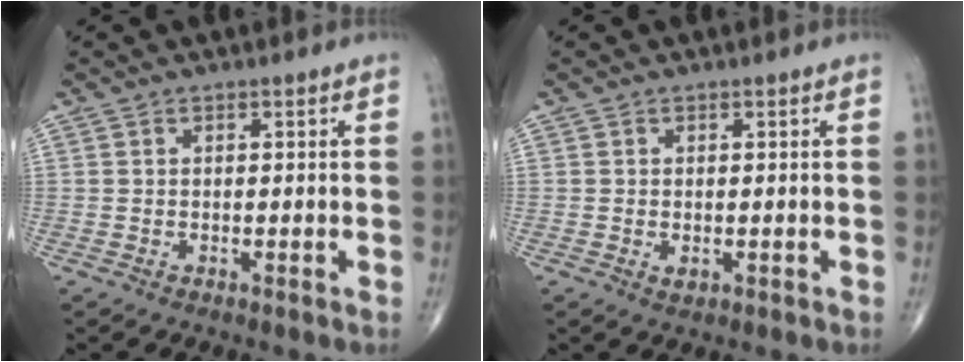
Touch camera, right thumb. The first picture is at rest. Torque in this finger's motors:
{"motor_torque": [-0.21, 0.06, 0.09, 0.14, 0.03]}